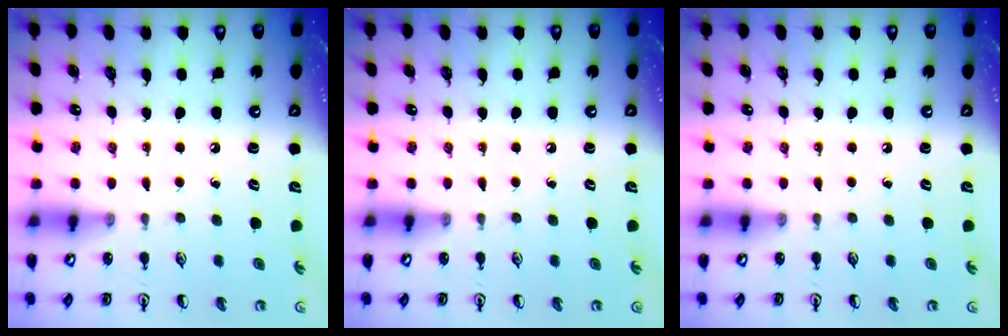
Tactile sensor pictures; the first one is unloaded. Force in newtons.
{"total": 0.0}
{"total": 0.0}